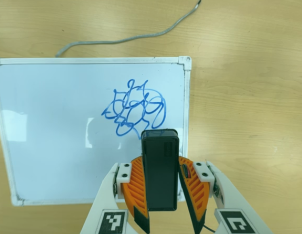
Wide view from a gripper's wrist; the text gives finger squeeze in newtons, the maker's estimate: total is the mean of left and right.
{"total": 6.2, "left": 5.7, "right": 6.7}